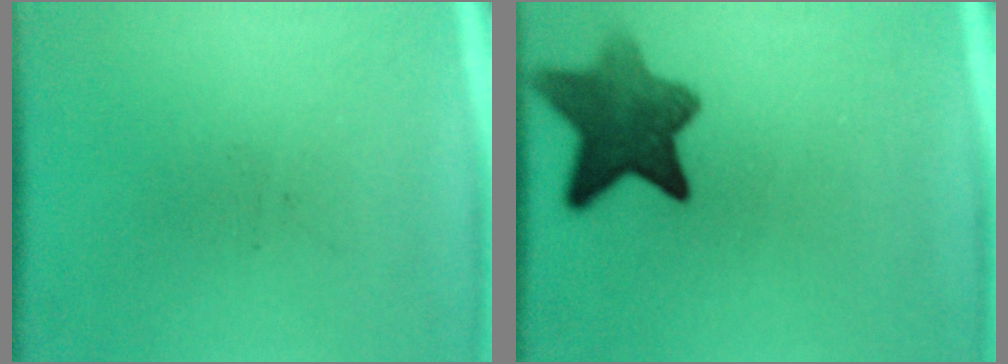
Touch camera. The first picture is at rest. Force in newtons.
{"total": 9.0}